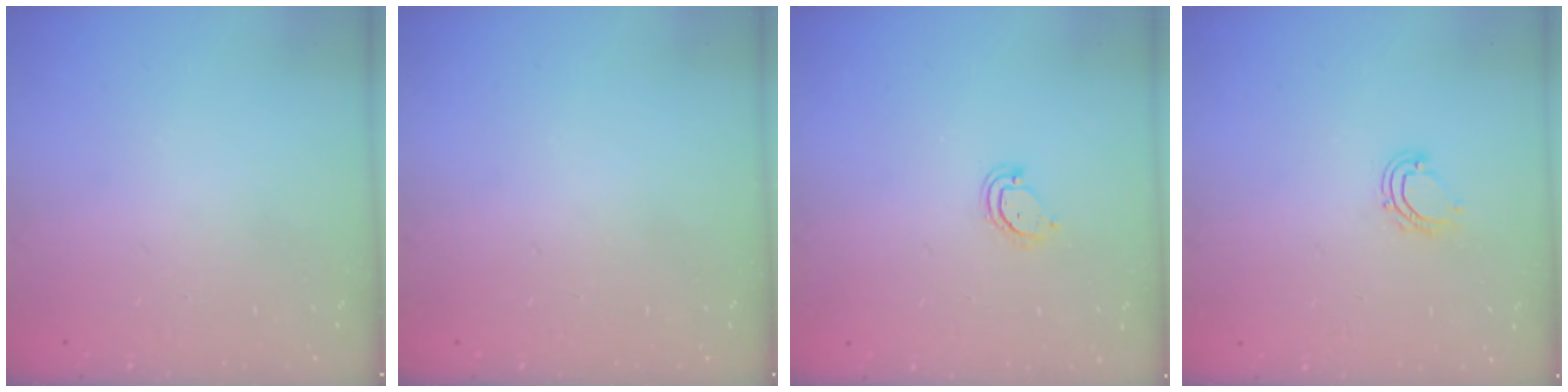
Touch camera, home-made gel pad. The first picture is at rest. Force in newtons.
{"total": 0.0}
{"total": 4.0, "press": 4.0, "slide": 0.4}
{"total": 6.0, "press": 5.9, "slide": 1.0}